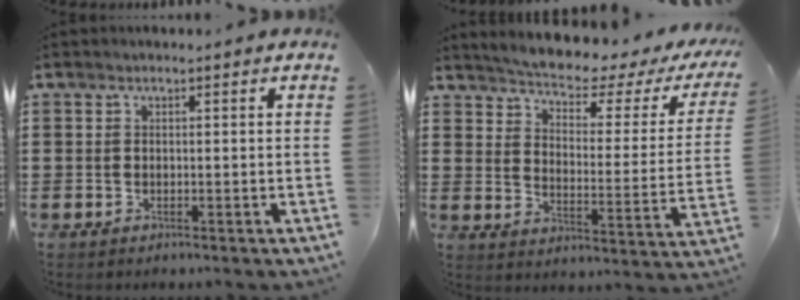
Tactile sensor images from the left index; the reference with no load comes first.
{"total": 3.4, "force": [3.0, 0.1, 1.6], "torque": [-0.053, -0.030, 0.041]}